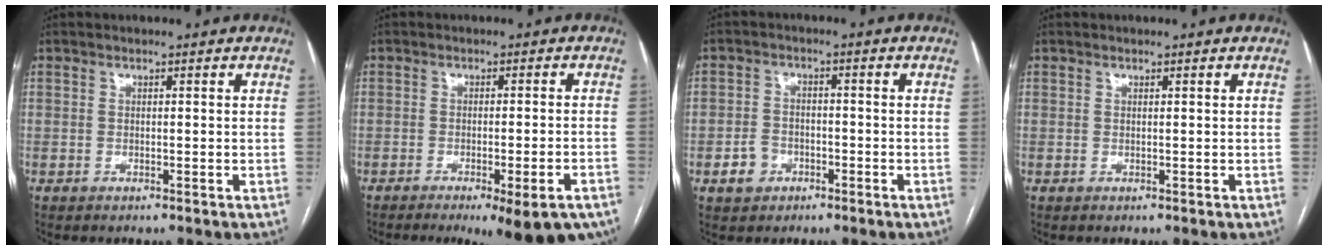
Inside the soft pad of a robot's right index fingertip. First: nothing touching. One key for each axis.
{"total": 12.2, "fx": -8.5, "fy": 1.8, "fz": 8.7, "tx": -0.067, "ty": -0.008, "tz": -0.110}
{"total": 4.1, "fx": -1.9, "fy": 3.4, "fz": 1.4, "tx": -0.024, "ty": 0.010, "tz": -0.029}
{"total": 0.0}